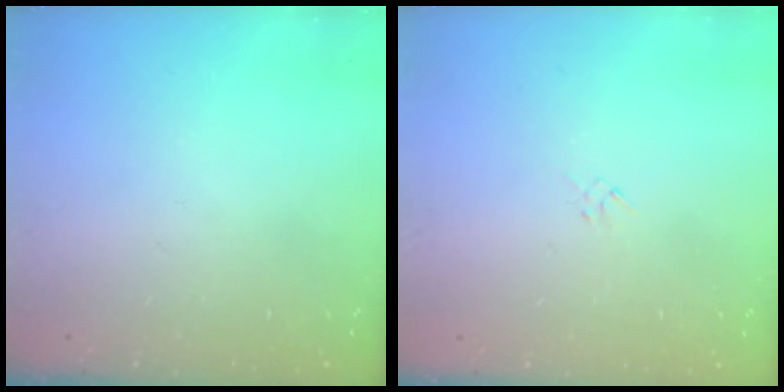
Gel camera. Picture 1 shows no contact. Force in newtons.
{"total": 1.3, "press": 1.3, "slide": 0.4}